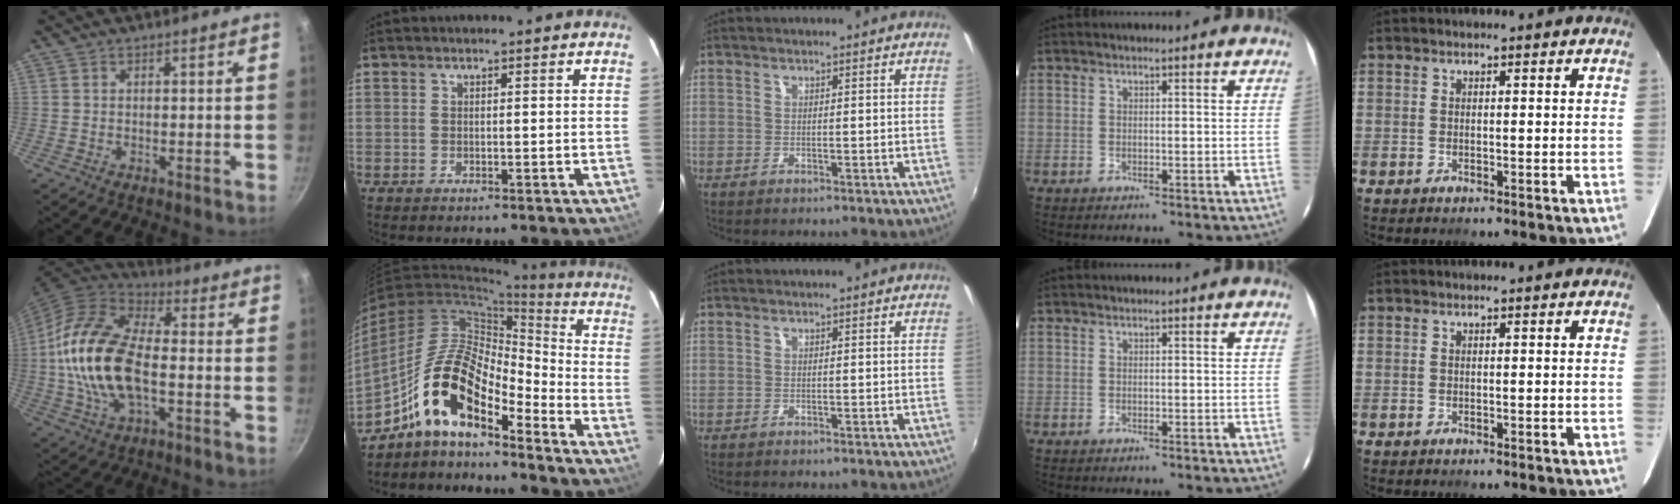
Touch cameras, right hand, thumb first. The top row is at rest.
{"thumb": {"total": 19.7, "force": [-1.7, 10.5, 16.5], "torque": [-0.310, 0.030, -0.044]}, "index": {"total": 14.9, "force": [-10.4, 5.0, 9.4], "torque": [-0.174, 0.019, -0.207]}}